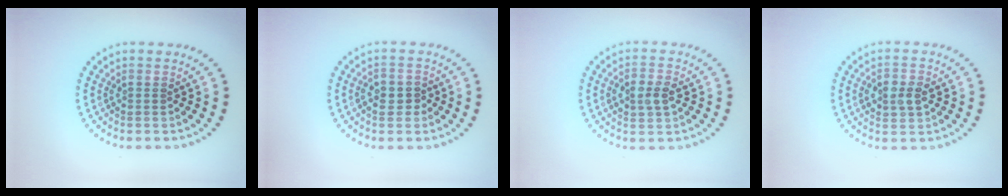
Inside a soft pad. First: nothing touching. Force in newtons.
{"total": 1.7, "press": 1.6, "slide": 0.4}
{"total": 2.4, "press": 2.4, "slide": 0.4}
{"total": 2.4, "press": 2.4, "slide": 0.2}